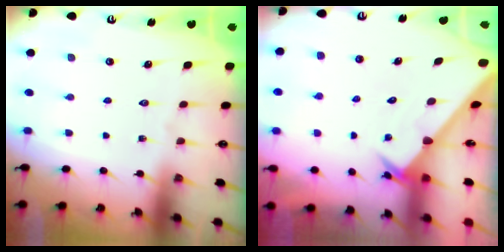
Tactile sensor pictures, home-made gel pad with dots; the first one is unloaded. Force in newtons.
{"total": 2.2, "press": 2.2, "slide": 0.2}